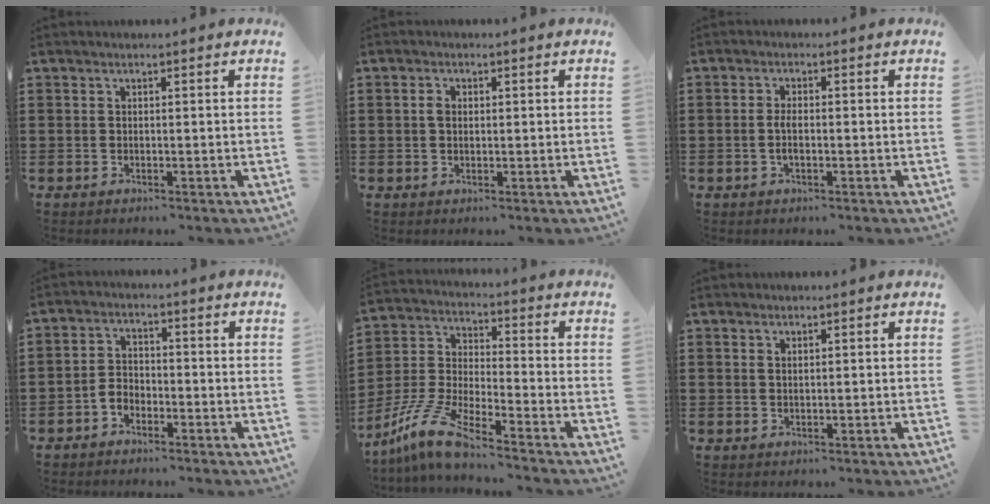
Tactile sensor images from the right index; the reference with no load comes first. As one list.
[{"total": 1.7, "force": [0.3, 1.1, 1.3], "torque": [-0.028, 0.008, 0.005]}, {"total": 2.2, "force": [-0.4, 0.5, 2.1], "torque": [-0.048, -0.005, -0.007]}, {"total": 2.8, "force": [-1.9, 1.7, 1.0], "torque": [-0.030, 0.005, -0.043]}, {"total": 9.2, "force": [-7.7, 0.8, 5.0], "torque": [-0.131, -0.004, -0.158]}, {"total": 0.7, "force": [0.4, 0.4, 0.4], "torque": [-0.009, 0.003, 0.008]}]